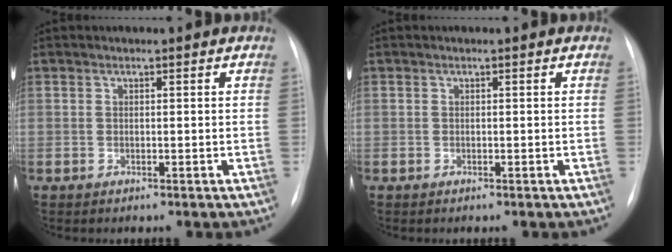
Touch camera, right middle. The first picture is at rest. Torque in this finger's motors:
{"motor_torque": [-0.01, -0.12, -0.04, -0.05]}